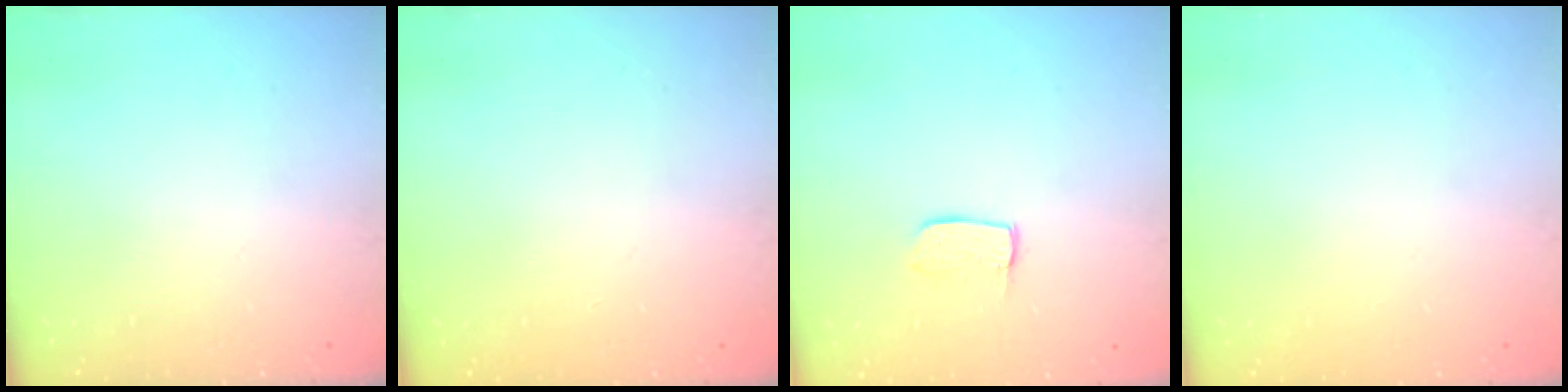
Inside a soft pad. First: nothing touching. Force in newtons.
{"total": 0.8, "press": 0.4, "slide": 0.7}
{"total": 6.2, "press": 6.2, "slide": 0.4}
{"total": 0.0}